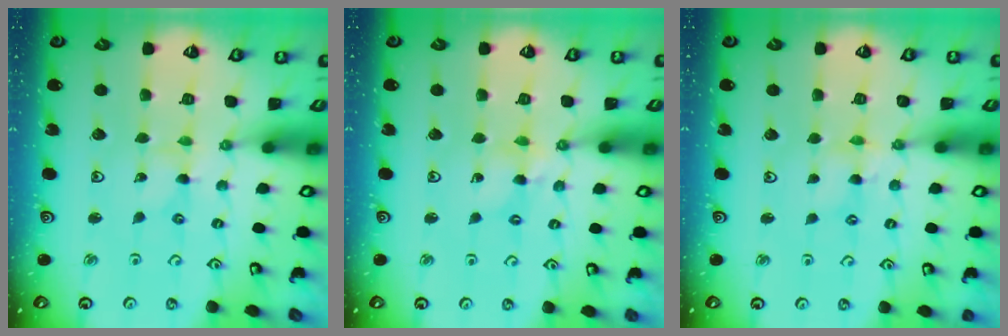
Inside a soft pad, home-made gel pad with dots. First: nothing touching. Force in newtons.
{"total": 2.3, "press": 2.3, "slide": 0.2}
{"total": 2.9, "press": 2.9, "slide": 0.4}